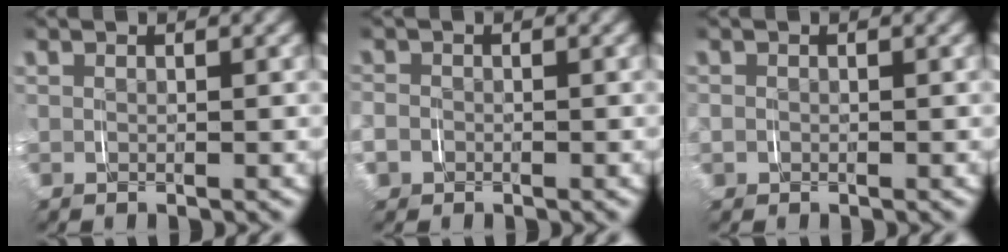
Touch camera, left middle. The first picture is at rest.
{"total": 2.7, "force": [-0.7, 2.6, 0.6], "torque": [-0.030, -0.008, -0.016]}
{"total": 1.6, "force": [-0.2, 1.5, 0.4], "torque": [-0.019, -0.002, -0.006]}